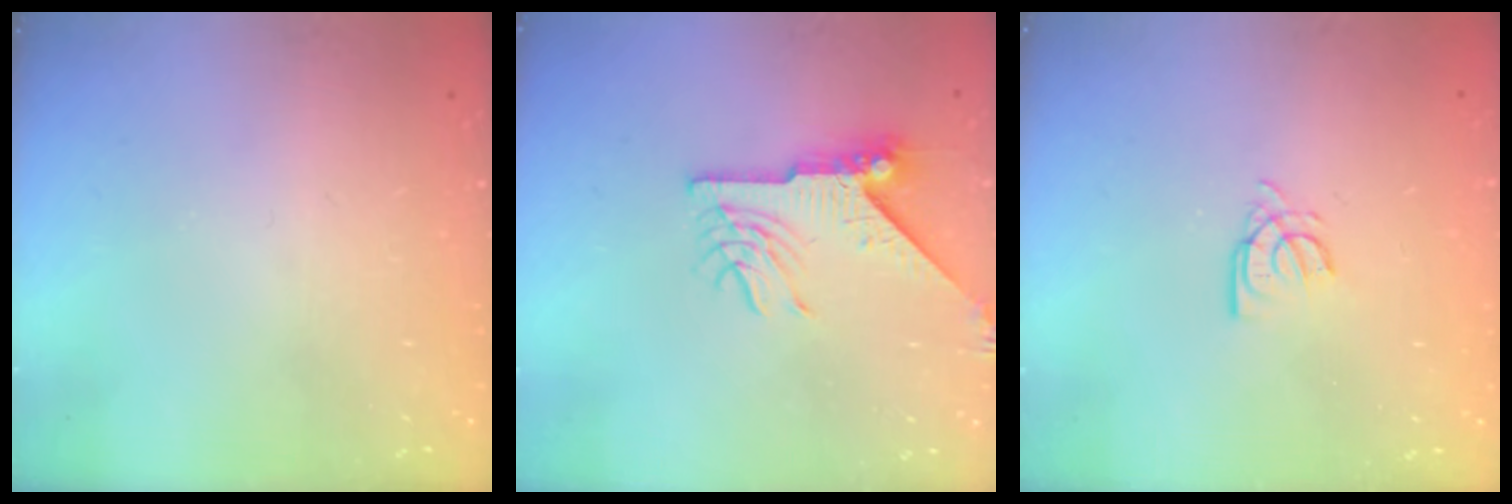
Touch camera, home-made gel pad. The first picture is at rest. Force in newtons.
{"total": 11.2, "press": 11.2, "slide": 1.0}
{"total": 5.0, "press": 5.0, "slide": 0.4}